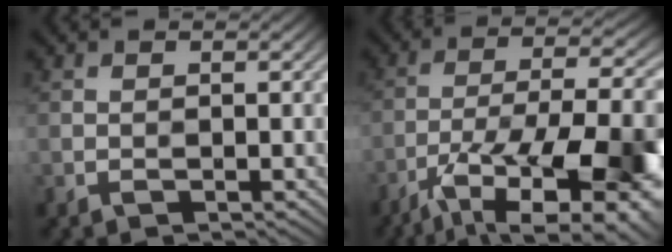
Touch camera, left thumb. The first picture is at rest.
{"total": 15.2, "force": [-7.5, 6.2, 11.7], "torque": [-0.204, -0.022, -0.110]}